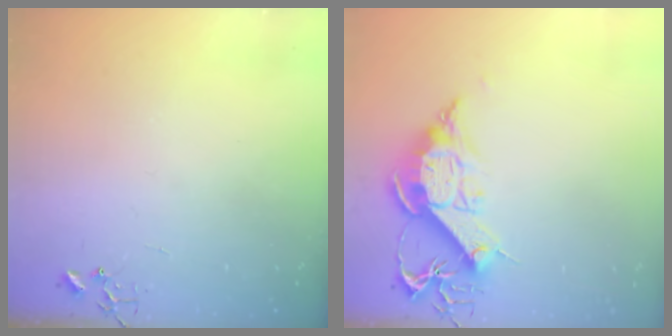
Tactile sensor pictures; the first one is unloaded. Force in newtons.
{"total": 13.0, "press": 13.0, "slide": 1.1}